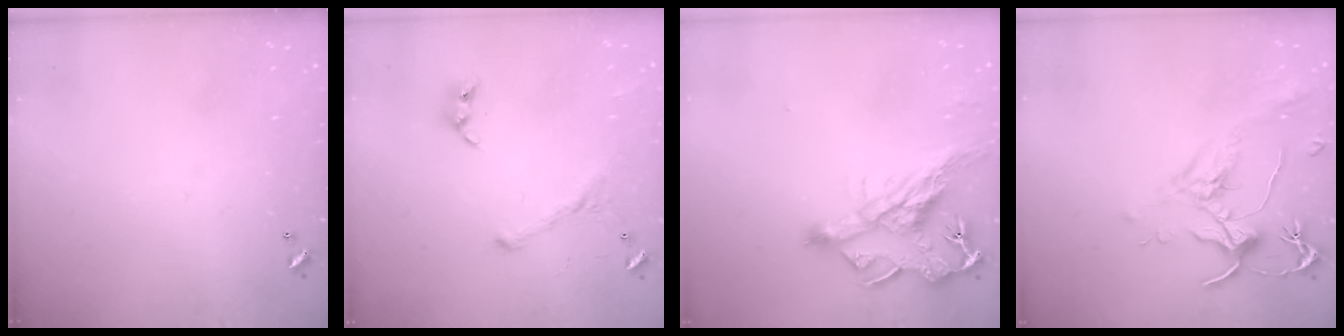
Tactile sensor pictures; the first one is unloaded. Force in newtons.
{"total": 2.0, "press": 2.0, "slide": 0.4}
{"total": 10.3, "press": 10.2, "slide": 1.7}
{"total": 1.8, "press": 1.7, "slide": 0.6}